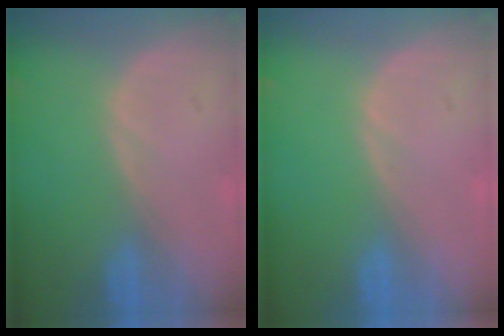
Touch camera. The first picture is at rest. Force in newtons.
{"total": 0.0}